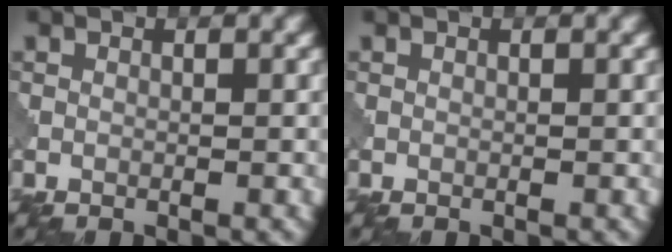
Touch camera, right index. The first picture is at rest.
{"total": 0.0}